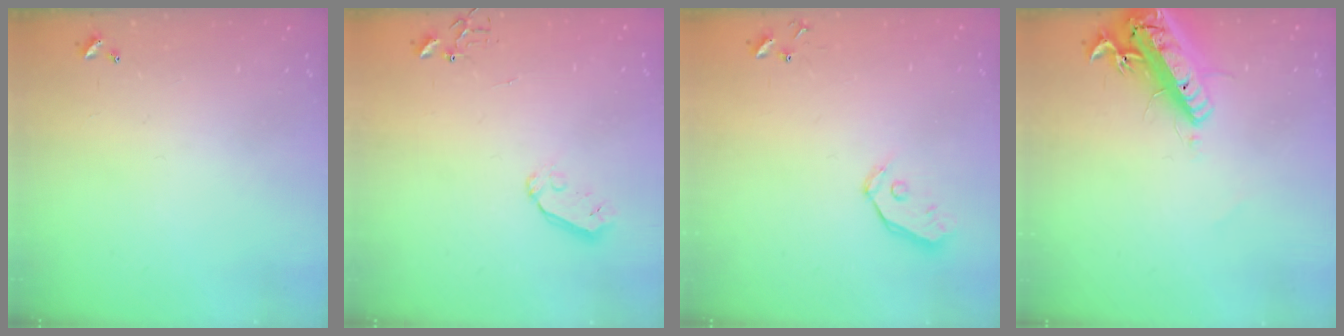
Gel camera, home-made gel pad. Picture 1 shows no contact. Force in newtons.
{"total": 5.2, "press": 5.1, "slide": 0.5}
{"total": 4.8, "press": 4.8, "slide": 0.5}
{"total": 20.7, "press": 20.3, "slide": 4.2}